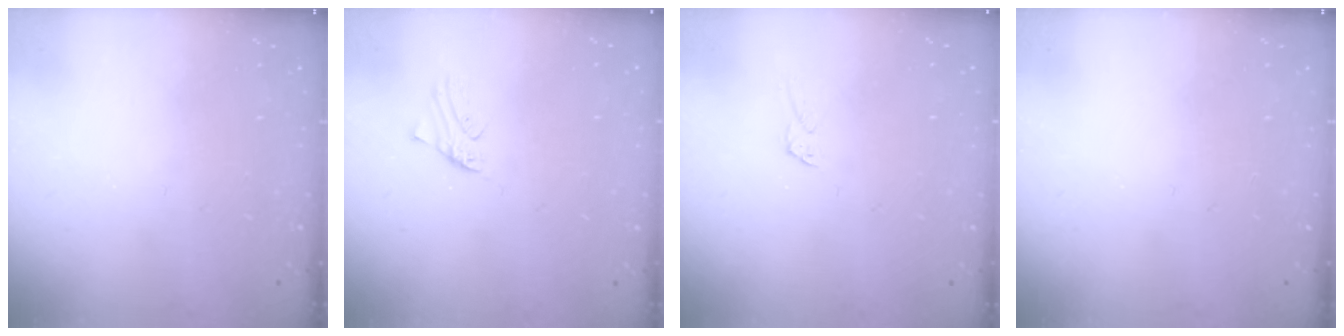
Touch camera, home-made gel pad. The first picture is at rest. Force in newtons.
{"total": 0.9, "press": 0.9, "slide": 0.1}
{"total": 1.8, "press": 1.7, "slide": 0.1}
{"total": 0.0}